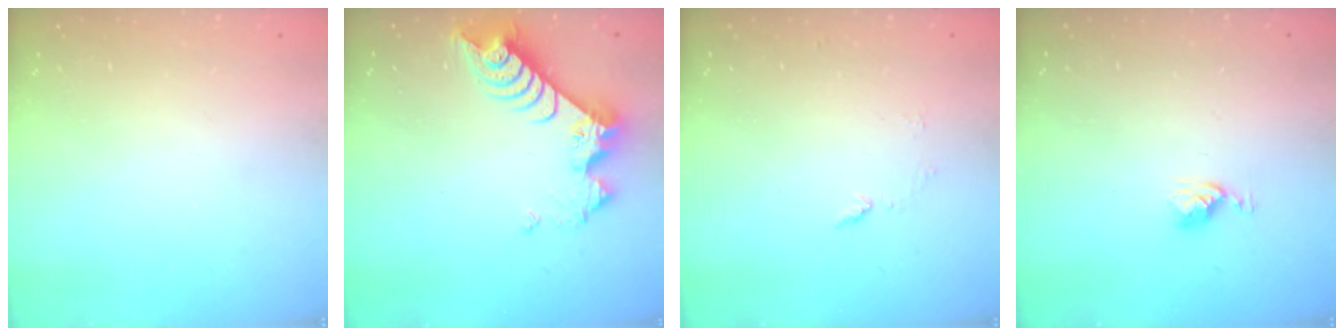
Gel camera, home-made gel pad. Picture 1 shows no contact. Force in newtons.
{"total": 9.3, "press": 9.3, "slide": 1.0}
{"total": 5.2, "press": 5.1, "slide": 0.6}
{"total": 5.2, "press": 5.2, "slide": 0.6}